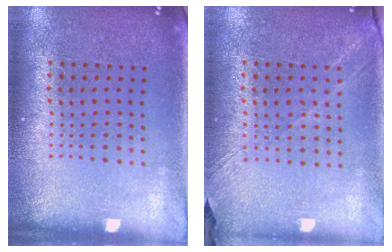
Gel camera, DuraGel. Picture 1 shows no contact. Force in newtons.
{"total": 1.3, "press": 1.2, "slide": 0.6}